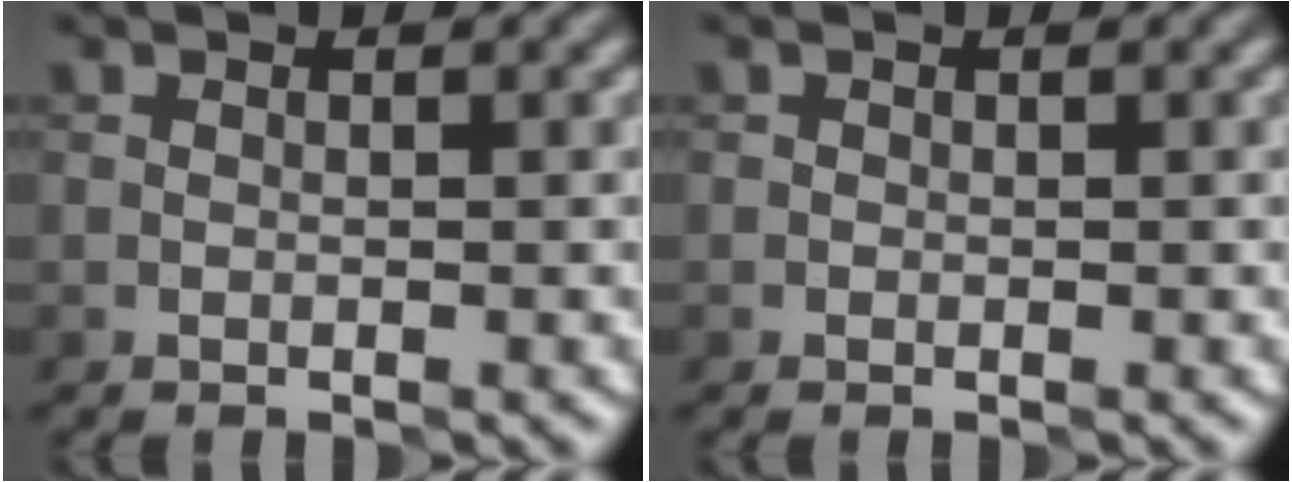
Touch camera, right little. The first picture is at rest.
{"total": 0.0}